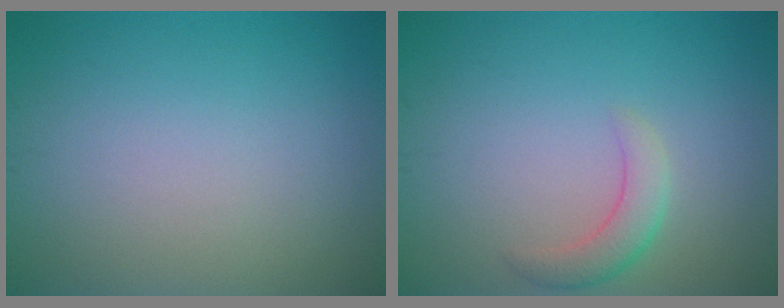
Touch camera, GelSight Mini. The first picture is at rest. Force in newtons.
{"total": 2.4, "press": 2.4, "slide": 0.2}